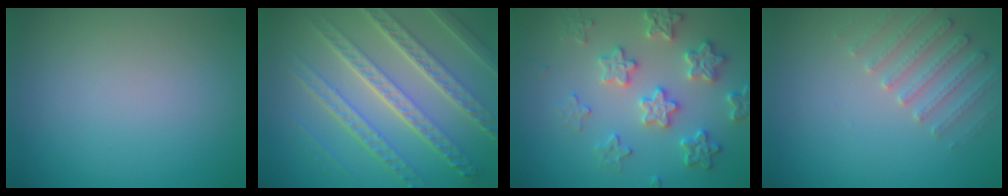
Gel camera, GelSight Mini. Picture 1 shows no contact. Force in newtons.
{"total": 8.2, "press": 5.9, "slide": 5.7}
{"total": 4.0, "press": 3.9, "slide": 0.9}
{"total": 2.6, "press": 2.6, "slide": 0.6}